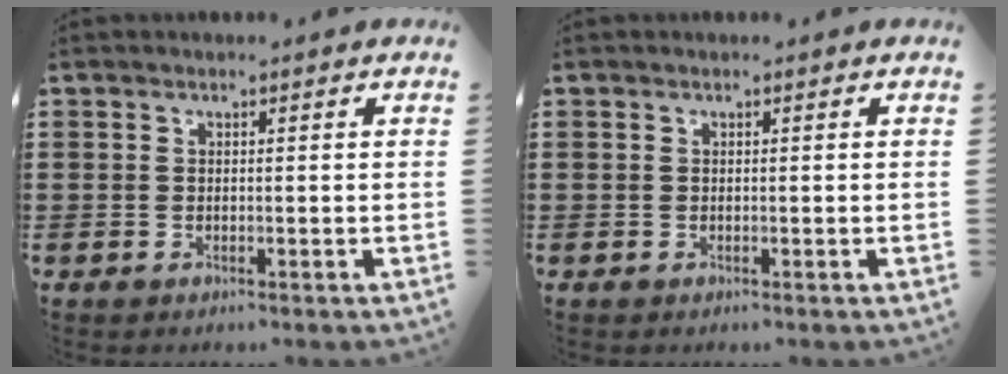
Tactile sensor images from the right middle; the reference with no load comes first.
{"total": 0.0}